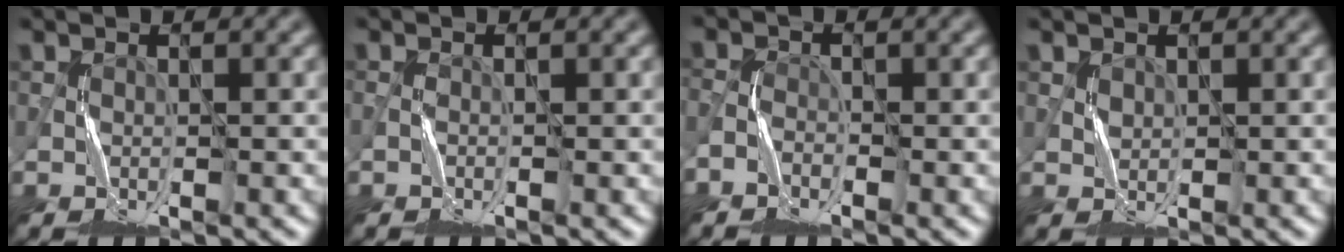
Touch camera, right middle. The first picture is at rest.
{"total": 0.5, "force": [-0.5, 0.0, -0.2], "torque": [0.005, 0.002, -0.010]}
{"total": 1.5, "force": [-1.5, 0.4, 0.1], "torque": [-0.003, 0.003, -0.035]}
{"total": 0.8, "force": [0.5, 0.6, 0.1], "torque": [-0.003, 0.000, 0.013]}